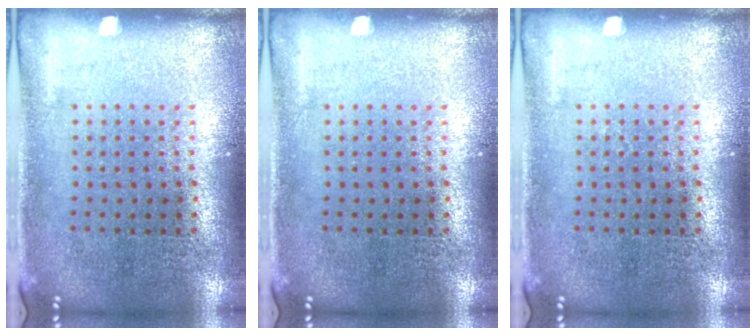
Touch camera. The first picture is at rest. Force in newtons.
{"total": 0.0}
{"total": 0.0}